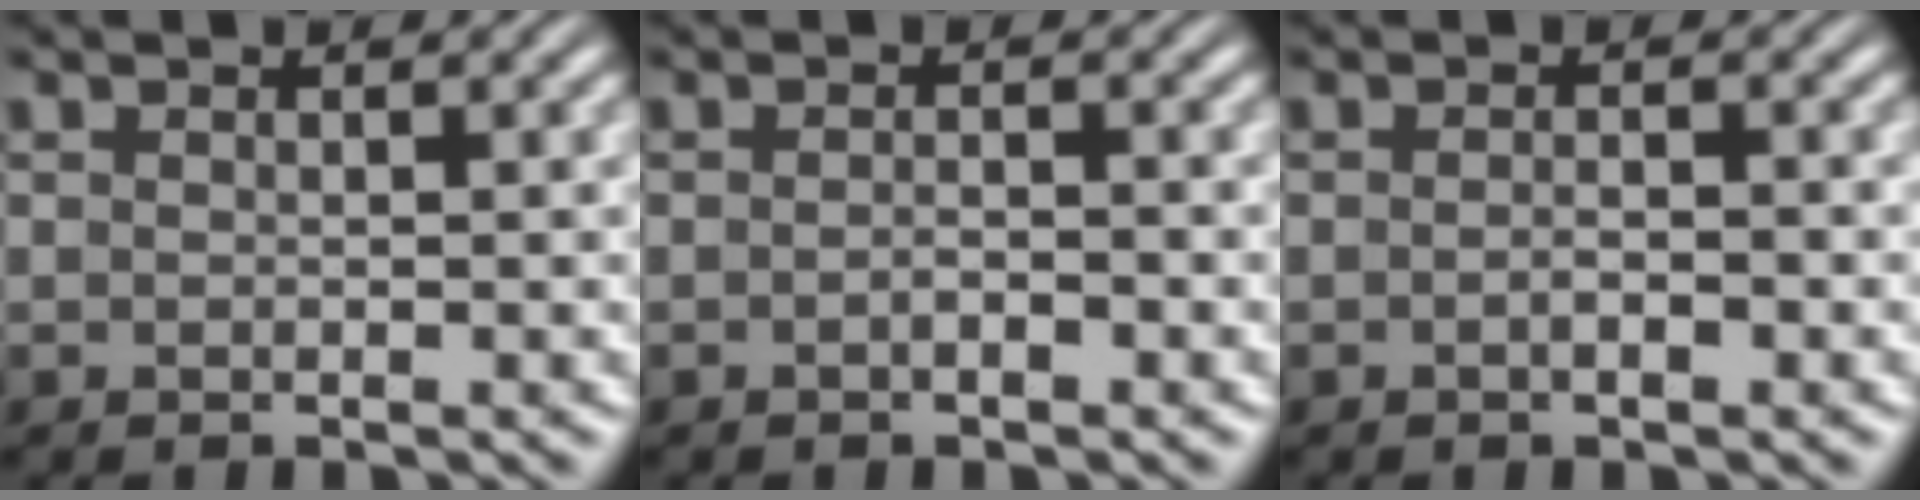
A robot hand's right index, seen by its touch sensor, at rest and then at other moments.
{"total": 1.0, "force": [-0.7, 0.3, 0.6], "torque": [0.000, 0.004, -0.017]}
{"total": 1.2, "force": [-0.7, 0.4, 0.9], "torque": [-0.006, 0.002, -0.016]}